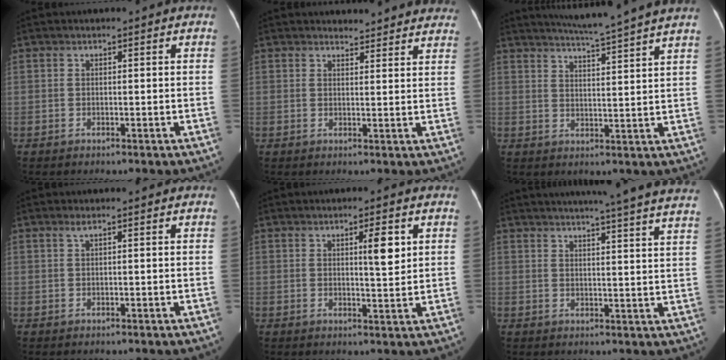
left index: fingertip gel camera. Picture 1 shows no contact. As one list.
[{"total": 8.3, "force": [8.0, 1.9, 1.1], "torque": [0.011, 0.000, 0.068]}, {"total": 12.1, "force": [10.8, -1.8, 5.3], "torque": [-0.091, -0.007, 0.141]}, {"total": 0.7, "force": [0.4, -0.1, 0.6], "torque": [-0.017, 0.011, 0.011]}, {"total": 4.0, "force": [1.4, 0.6, 3.7], "torque": [-0.051, -0.004, 0.019]}, {"total": 22.3, "force": [20.0, -0.6, 9.9], "torque": [-0.146, -0.027, 0.236]}]